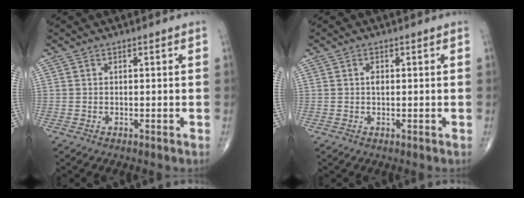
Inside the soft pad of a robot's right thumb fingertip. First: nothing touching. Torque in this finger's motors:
{"motor_torque": [0.59, 0.45, 0.11, -0.26, 0.04]}